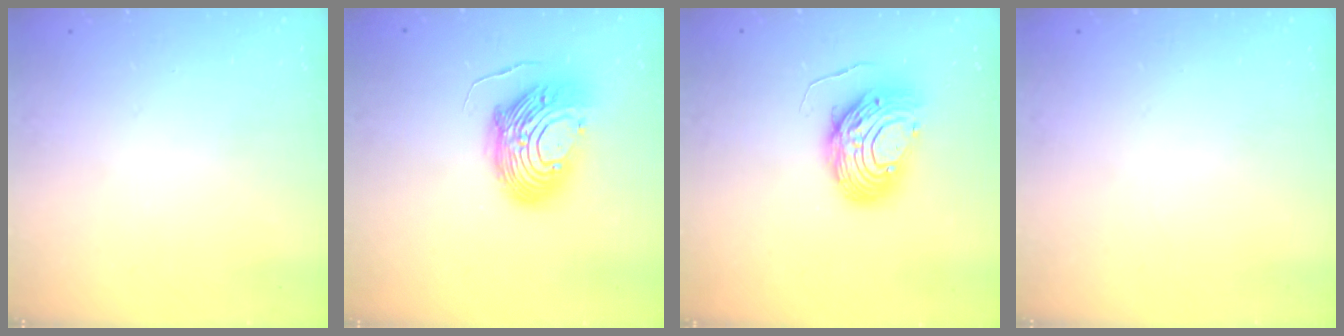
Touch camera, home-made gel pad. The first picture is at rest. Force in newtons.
{"total": 14.9, "press": 14.9, "slide": 1.5}
{"total": 11.5, "press": 11.5, "slide": 1.1}
{"total": 0.0}